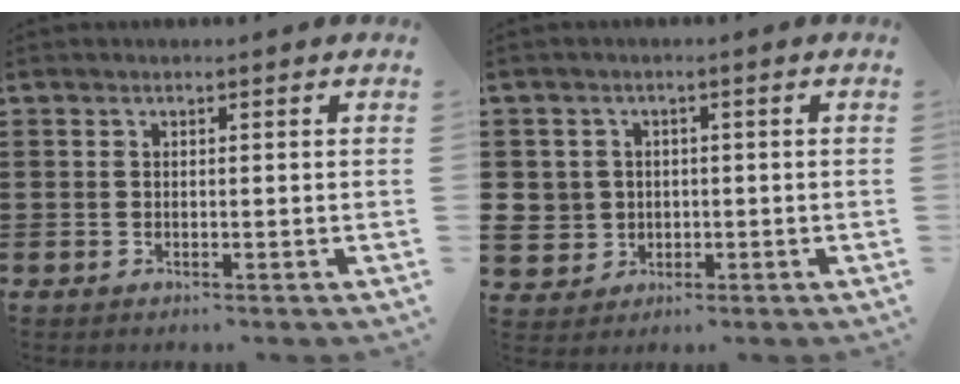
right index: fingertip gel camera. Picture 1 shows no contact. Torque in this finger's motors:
{"motor_torque": [2.13, 0.00, 0.64, 0.10]}